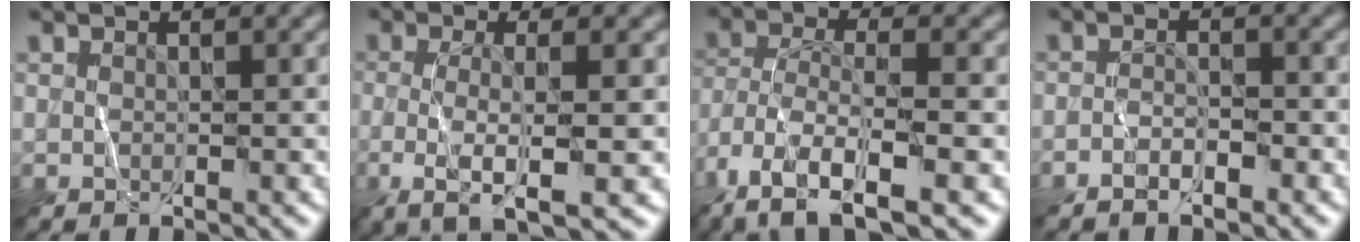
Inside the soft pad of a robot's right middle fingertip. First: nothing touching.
{"total": 5.2, "force": [-0.8, 1.1, 5.1], "torque": [-0.092, -0.004, -0.018]}
{"total": 9.2, "force": [-5.8, 2.7, 6.6], "torque": [-0.135, -0.003, -0.112]}
{"total": 1.4, "force": [-1.2, 0.2, 0.7], "torque": [-0.014, 0.007, -0.025]}